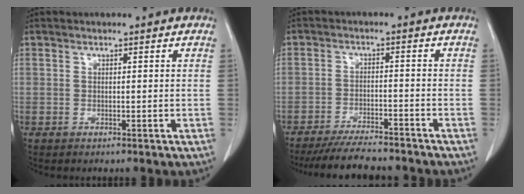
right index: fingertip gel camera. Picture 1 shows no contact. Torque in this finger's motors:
{"motor_torque": [0.56, -0.48, -0.04, 0.00]}